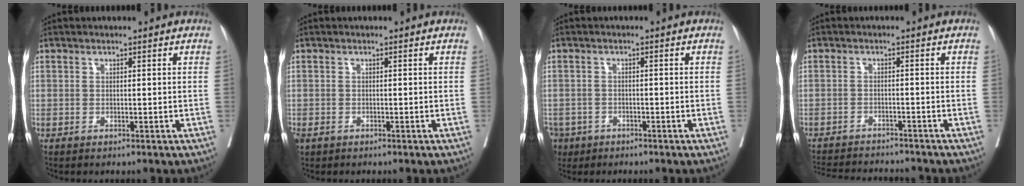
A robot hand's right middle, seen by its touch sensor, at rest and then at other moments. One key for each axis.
{"total": 1.1, "fx": -0.6, "fy": 0.8, "fz": 0.5, "tx": -0.012, "ty": 0.001, "tz": -0.007}
{"total": 5.4, "fx": -3.5, "fy": 4.0, "fz": 1.1, "tx": -0.026, "ty": 0.002, "tz": -0.058}
{"total": 11.8, "fx": -11.1, "fy": 1.9, "fz": 3.5, "tx": -0.062, "ty": -0.001, "tz": -0.152}